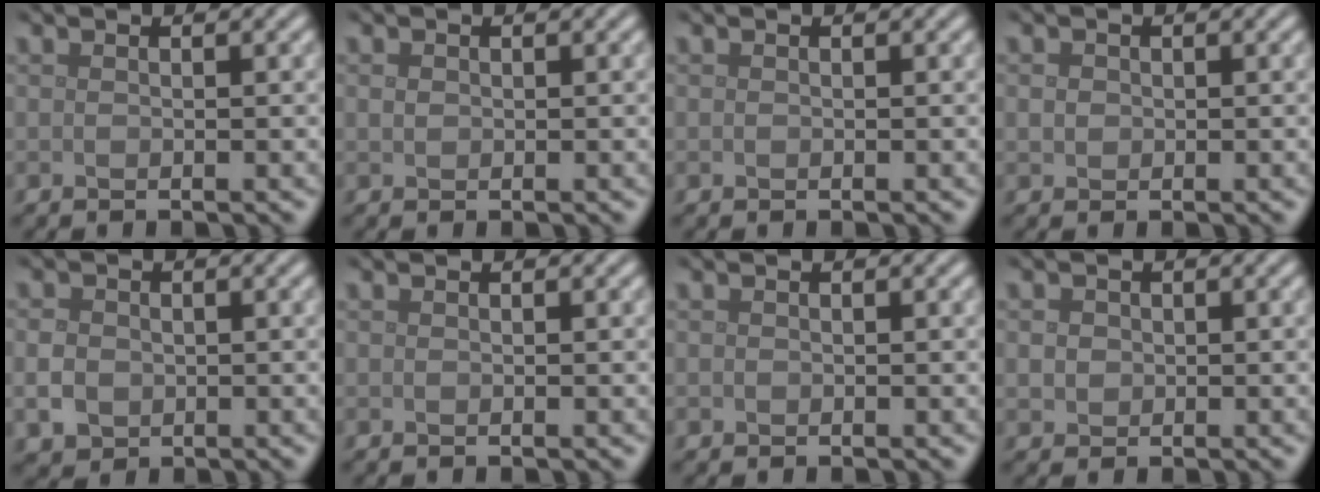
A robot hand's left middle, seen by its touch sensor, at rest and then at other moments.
{"total": 0.7, "force": [0.1, 0.6, 0.3], "torque": [-0.005, -0.001, 0.002]}
{"total": 0.0}
{"total": 0.9, "force": [0.1, 0.9, 0.3], "torque": [-0.002, -0.001, 0.001]}
{"total": 2.5, "force": [-0.4, 2.2, 1.3], "torque": [-0.025, -0.003, -0.009]}
{"total": 0.0}
{"total": 0.0}
{"total": 1.4, "force": [0.2, 1.3, 0.4], "torque": [-0.005, -0.002, 0.005]}